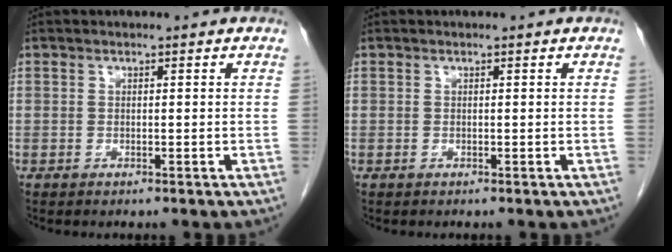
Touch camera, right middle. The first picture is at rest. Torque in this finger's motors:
{"motor_torque": [0.11, -0.02, 0.01, 0.00]}